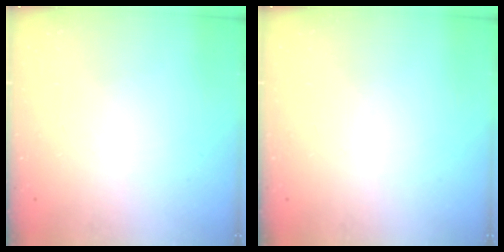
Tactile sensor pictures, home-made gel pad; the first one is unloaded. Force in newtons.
{"total": 0.0}